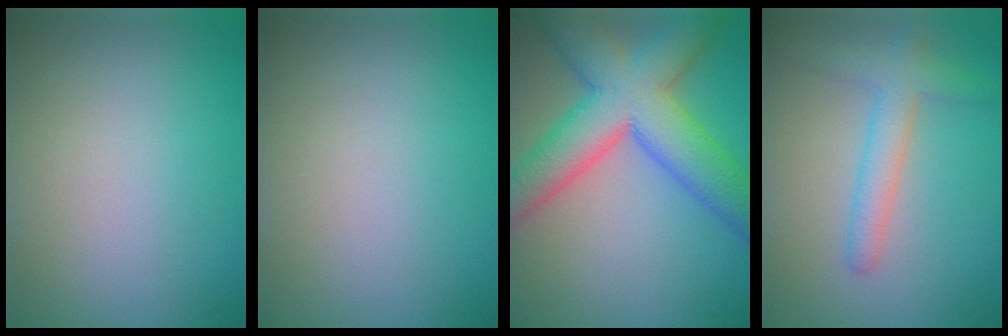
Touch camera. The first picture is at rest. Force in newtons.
{"total": 0.0}
{"total": 10.2, "press": 10.2, "slide": 0.3}
{"total": 3.8, "press": 3.7, "slide": 0.1}